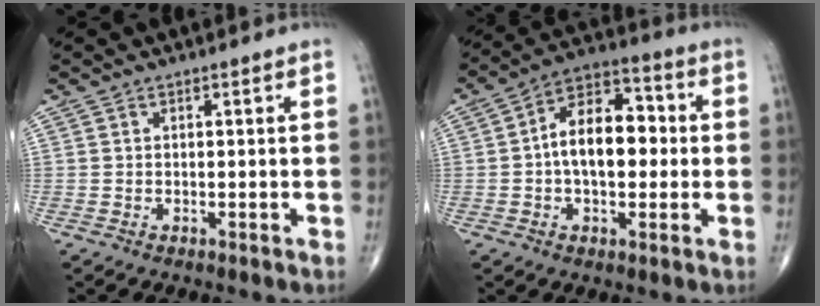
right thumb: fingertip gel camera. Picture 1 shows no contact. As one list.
[{"total": 13.2, "force": [0.1, 7.8, 10.7], "torque": [-0.150, 0.033, -0.010]}]